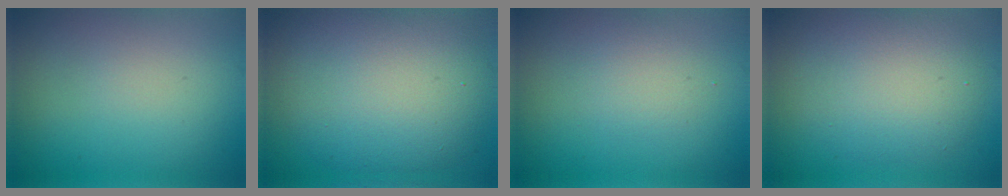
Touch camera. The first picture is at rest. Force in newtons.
{"total": 10.1, "press": 10.1, "slide": 0.6}
{"total": 1.7, "press": 1.7, "slide": 0.1}
{"total": 5.8, "press": 5.8, "slide": 0.3}